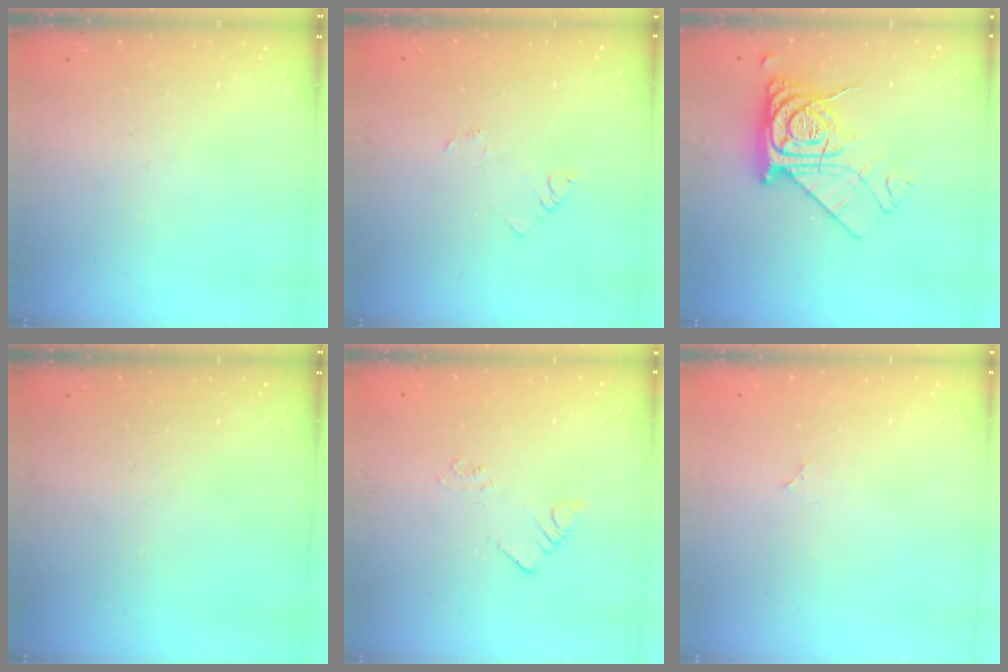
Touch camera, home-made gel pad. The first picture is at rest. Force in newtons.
{"total": 2.9, "press": 2.9, "slide": 0.3}
{"total": 13.2, "press": 13.1, "slide": 1.4}
{"total": 0.0}
{"total": 2.2, "press": 2.2, "slide": 0.1}
{"total": 1.8, "press": 1.8, "slide": 0.3}